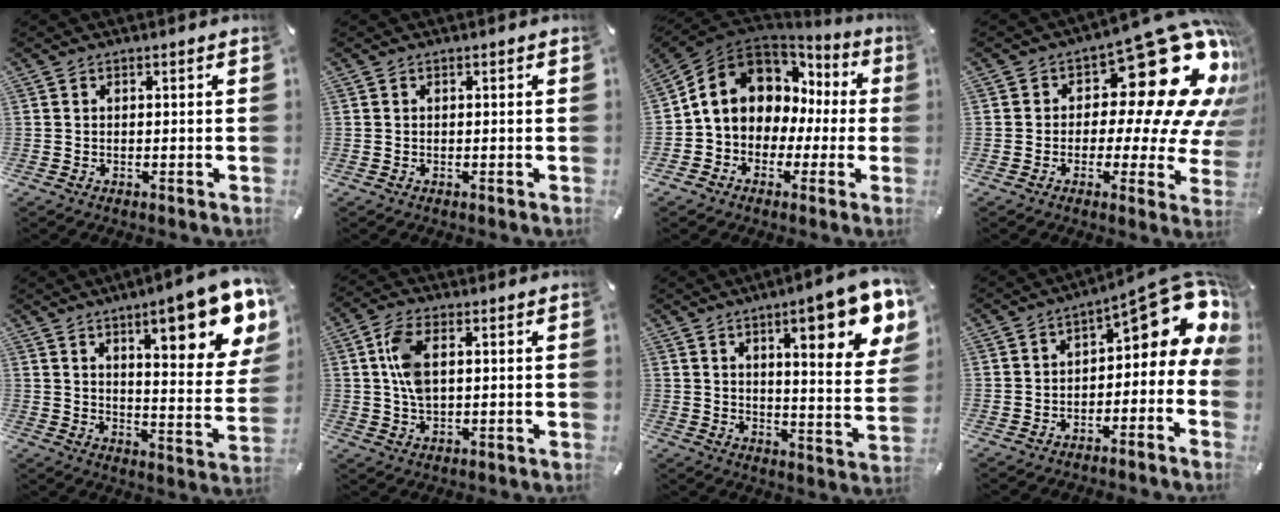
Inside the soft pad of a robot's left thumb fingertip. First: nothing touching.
{"total": 0.0}
{"total": 11.5, "force": [2.5, 10.0, 5.2], "torque": [-0.109, -0.012, 0.050]}
{"total": 24.9, "force": [9.8, 11.0, 20.0], "torque": [-0.278, -0.077, 0.163]}
{"total": 17.6, "force": [10.3, 4.9, 13.4], "torque": [-0.178, -0.068, 0.158]}
{"total": 6.9, "force": [1.3, 3.6, 5.8], "torque": [-0.141, 0.002, 0.018]}
{"total": 16.5, "force": [8.8, 4.3, 13.3], "torque": [-0.177, -0.048, 0.130]}
{"total": 12.1, "force": [4.7, 5.7, 9.6], "torque": [-0.110, -0.046, 0.070]}